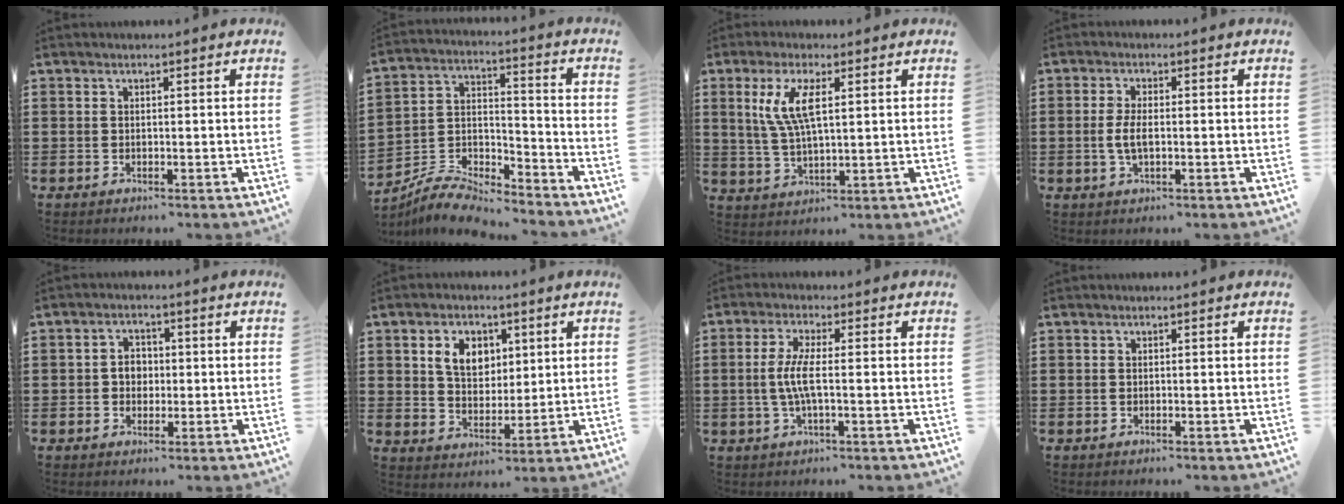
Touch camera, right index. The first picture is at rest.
{"total": 7.6, "force": [-7.3, 1.0, 1.6], "torque": [-0.031, 0.015, -0.144]}
{"total": 6.9, "force": [2.3, 2.1, 6.2], "torque": [-0.134, 0.005, 0.038]}
{"total": 3.5, "force": [-0.3, 1.3, 3.3], "torque": [-0.082, -0.007, -0.014]}
{"total": 2.7, "force": [0.0, 2.2, 1.6], "torque": [-0.035, 0.009, -0.002]}
{"total": 5.9, "force": [2.4, 4.3, 3.3], "torque": [-0.073, 0.013, 0.042]}
{"total": 4.8, "force": [-0.5, 0.7, 4.7], "torque": [-0.108, -0.008, -0.020]}
{"total": 0.0}